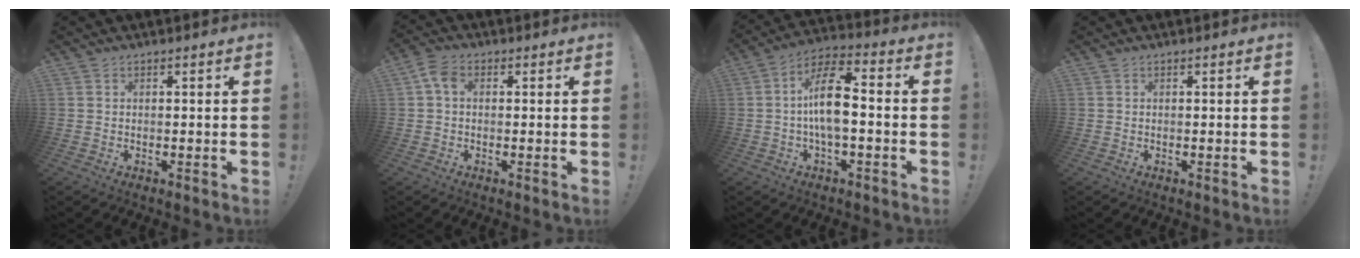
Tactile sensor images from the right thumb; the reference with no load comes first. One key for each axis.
{"total": 4.6, "fx": 0.8, "fy": 2.9, "fz": 3.5, "tx": -0.073, "ty": 0.007, "tz": 0.017}
{"total": 13.3, "fx": -0.5, "fy": 5.8, "fz": 11.9, "tx": -0.208, "ty": 0.013, "tz": -0.014}
{"total": 0.0}